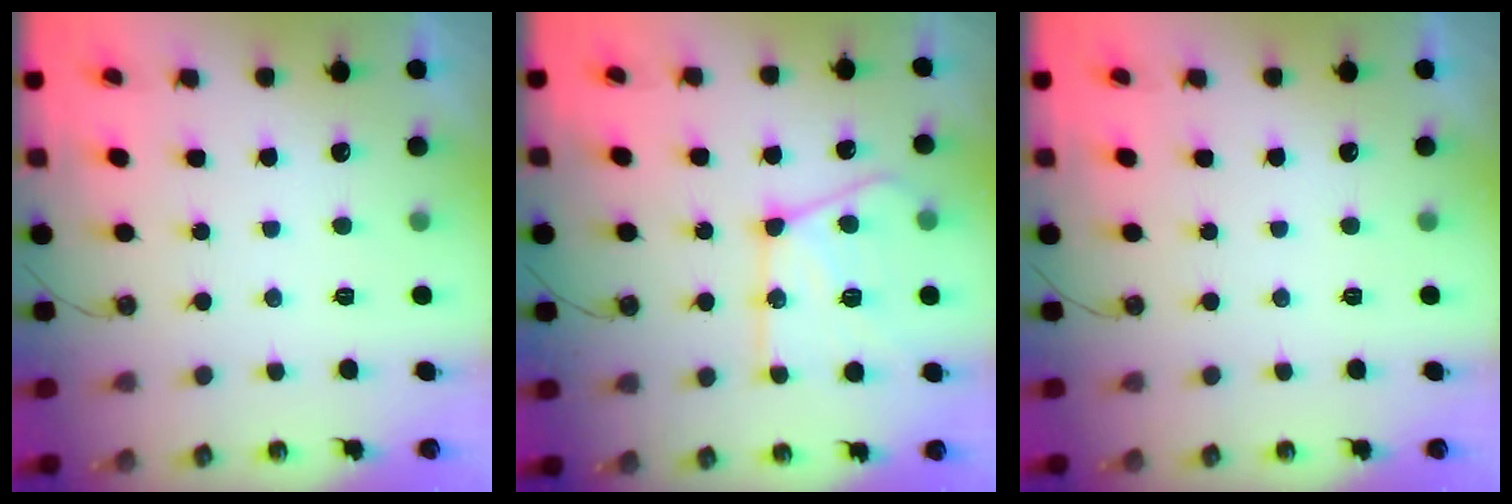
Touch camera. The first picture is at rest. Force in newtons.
{"total": 19.3, "press": 19.1, "slide": 2.0}
{"total": 0.0}